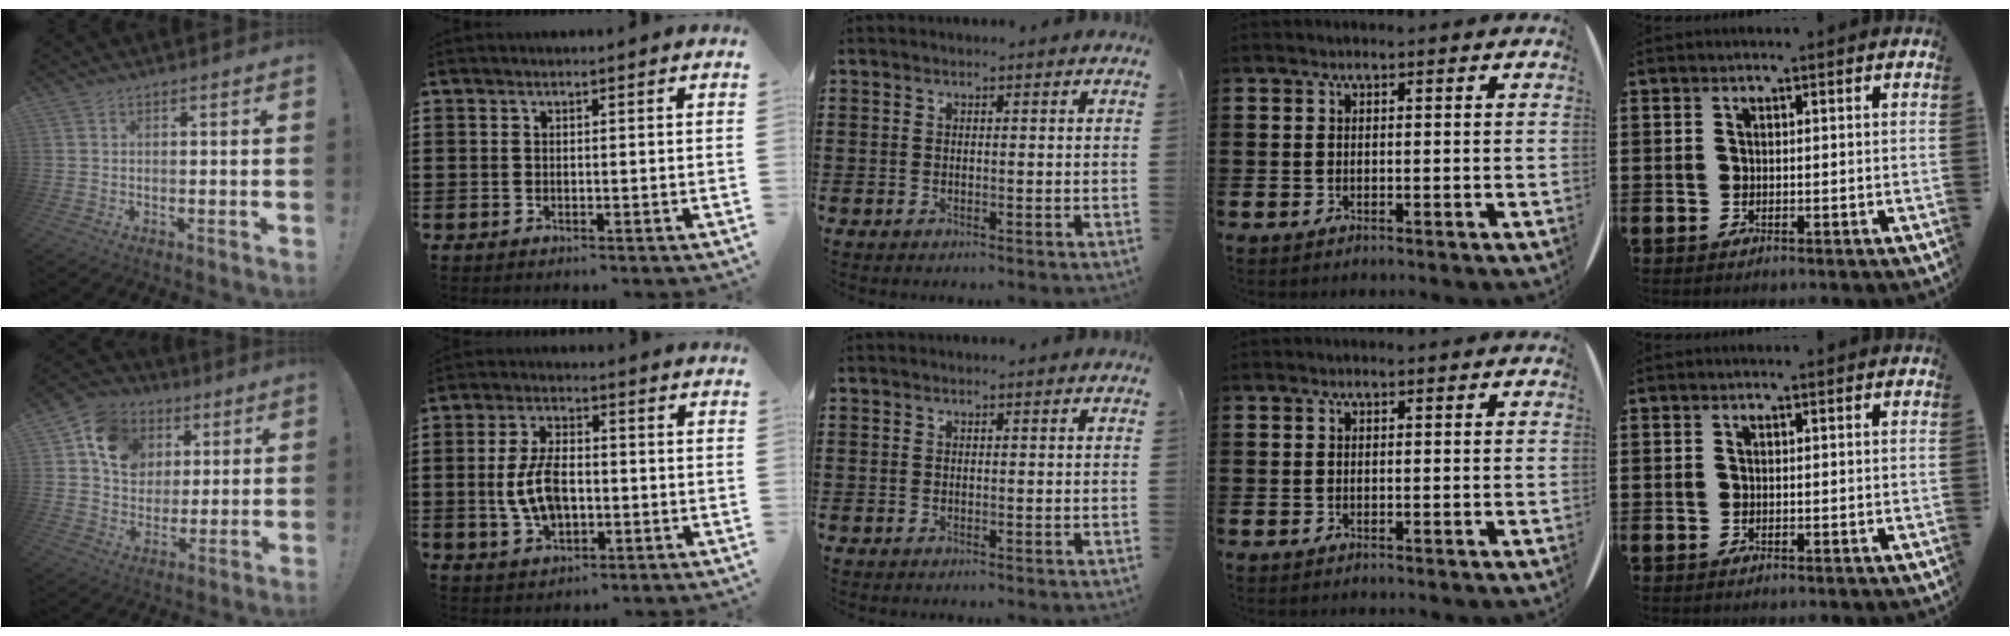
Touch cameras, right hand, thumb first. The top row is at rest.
{"thumb": {"total": 14.0, "force": [5.5, 11.3, 6.1], "torque": [-0.089, -0.015, 0.109]}, "index": {"total": 7.9, "force": [-0.8, 4.2, 6.6], "torque": [-0.153, -0.002, -0.021]}}